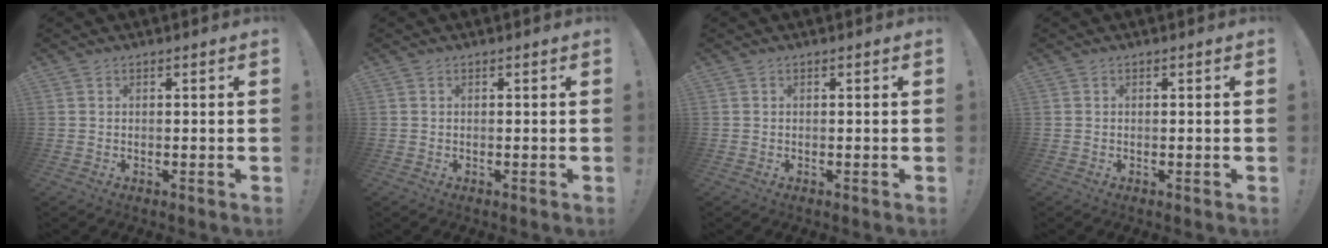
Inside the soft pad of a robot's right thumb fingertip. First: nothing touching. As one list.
[{"total": 0.0}, {"total": 0.0}, {"total": 0.0}]